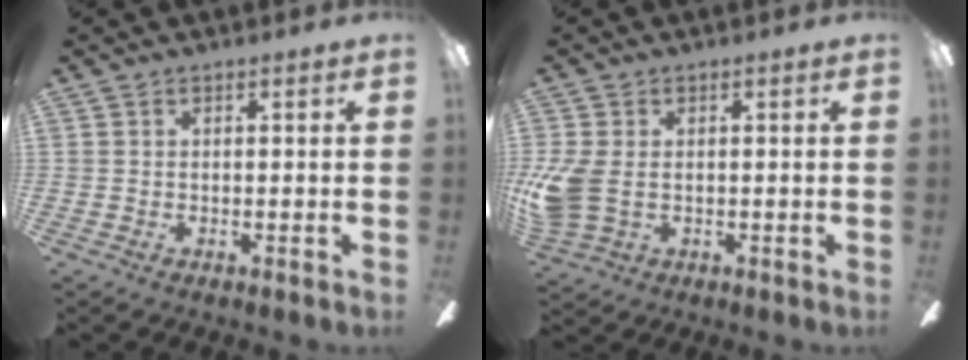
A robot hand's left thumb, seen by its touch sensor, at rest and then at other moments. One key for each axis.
{"total": 7.1, "fx": -0.2, "fy": 4.8, "fz": 5.2, "tx": -0.129, "ty": -0.002, "tz": -0.004}